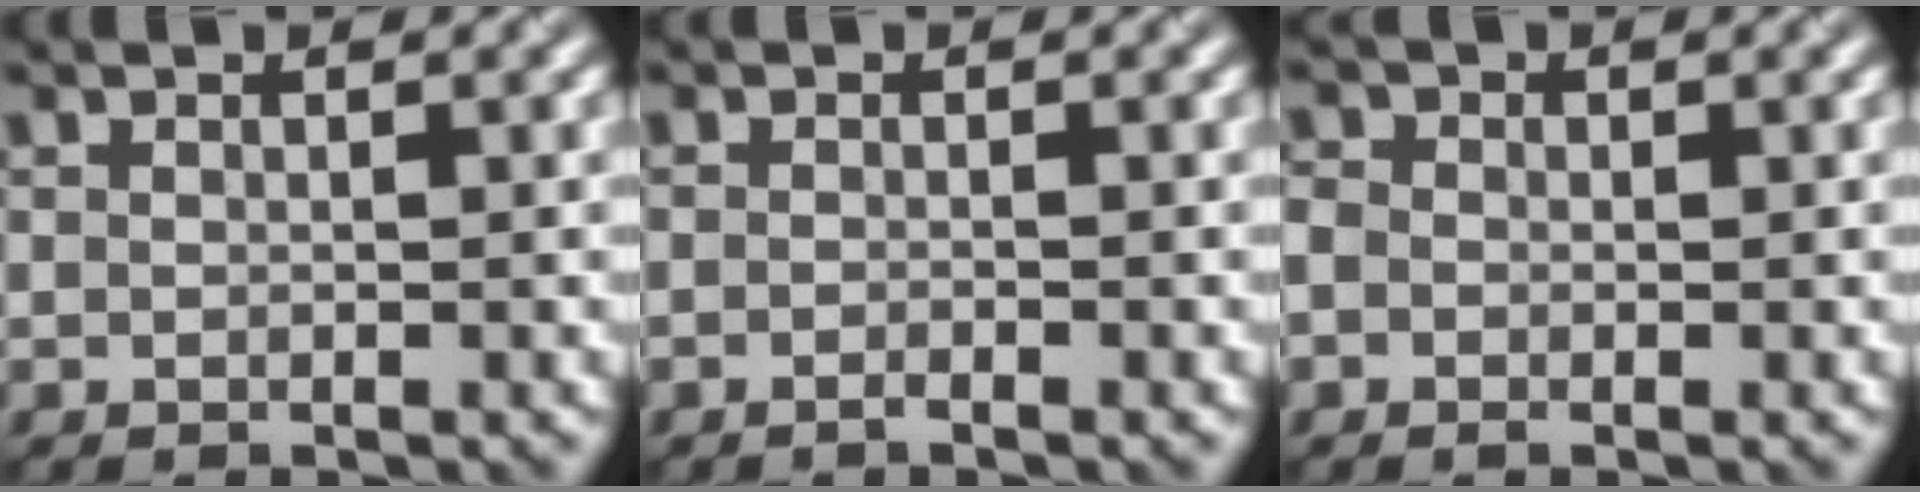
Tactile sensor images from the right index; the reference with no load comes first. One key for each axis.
{"total": 0.7, "fx": -0.5, "fy": 0.1, "fz": 0.4, "tx": -0.006, "ty": 0.000, "tz": -0.010}
{"total": 1.5, "fx": -0.4, "fy": 1.3, "fz": 0.7, "tx": -0.011, "ty": 0.001, "tz": -0.013}